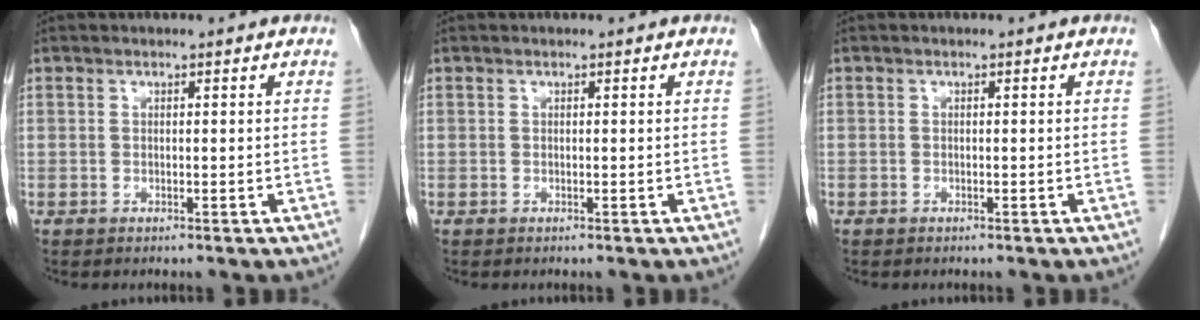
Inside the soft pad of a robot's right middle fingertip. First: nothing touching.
{"total": 0.0}
{"total": 0.0}